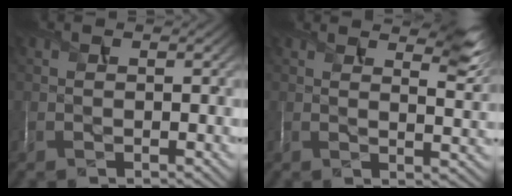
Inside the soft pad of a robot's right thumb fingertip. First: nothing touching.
{"total": 6.2, "force": [4.5, 1.4, 3.9], "torque": [-0.060, -0.001, 0.077]}